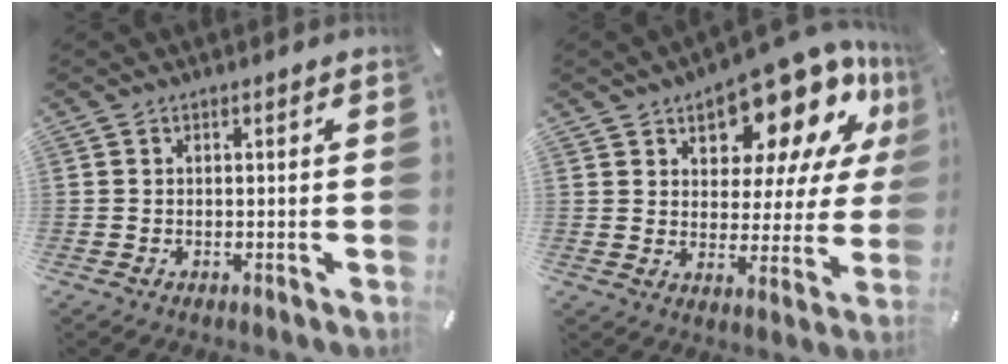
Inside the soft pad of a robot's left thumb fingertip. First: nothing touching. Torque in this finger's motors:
{"motor_torque": [2.48, 2.50, 1.47, -1.30, 0.17]}